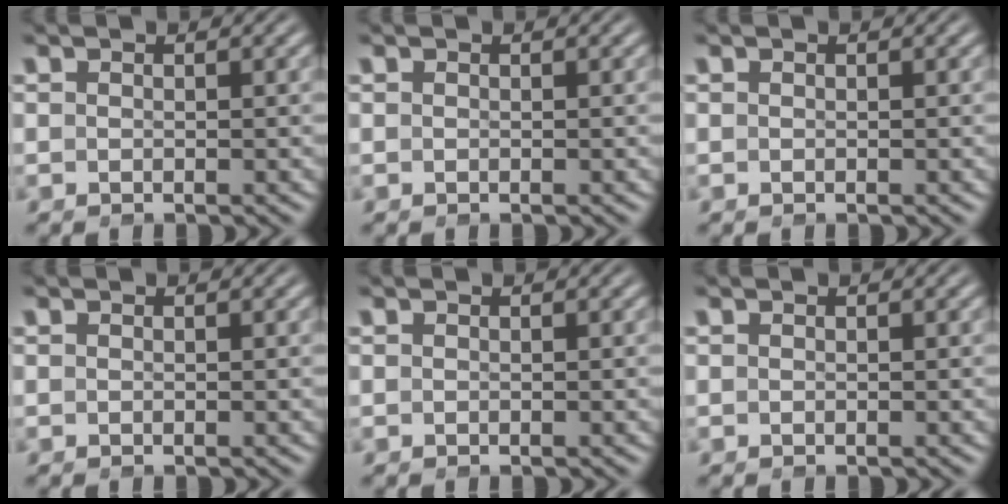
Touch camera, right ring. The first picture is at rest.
{"total": 0.0}
{"total": 0.0}
{"total": 0.0}
{"total": 0.0}
{"total": 0.0}